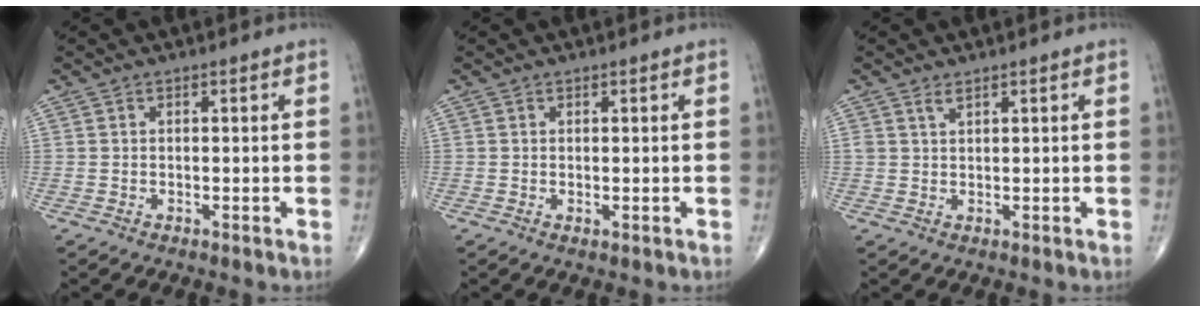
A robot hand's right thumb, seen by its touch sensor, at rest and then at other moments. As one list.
[{"total": 0.6, "force": [0.0, 0.2, 0.5], "torque": [-0.013, -0.004, 0.001]}, {"total": 1.3, "force": [1.0, 0.4, 0.7], "torque": [-0.010, -0.004, 0.021]}]